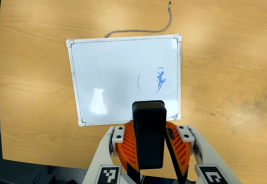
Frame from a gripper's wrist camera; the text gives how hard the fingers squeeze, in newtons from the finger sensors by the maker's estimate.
{"total": 7.3, "left": 8.0, "right": 6.5}